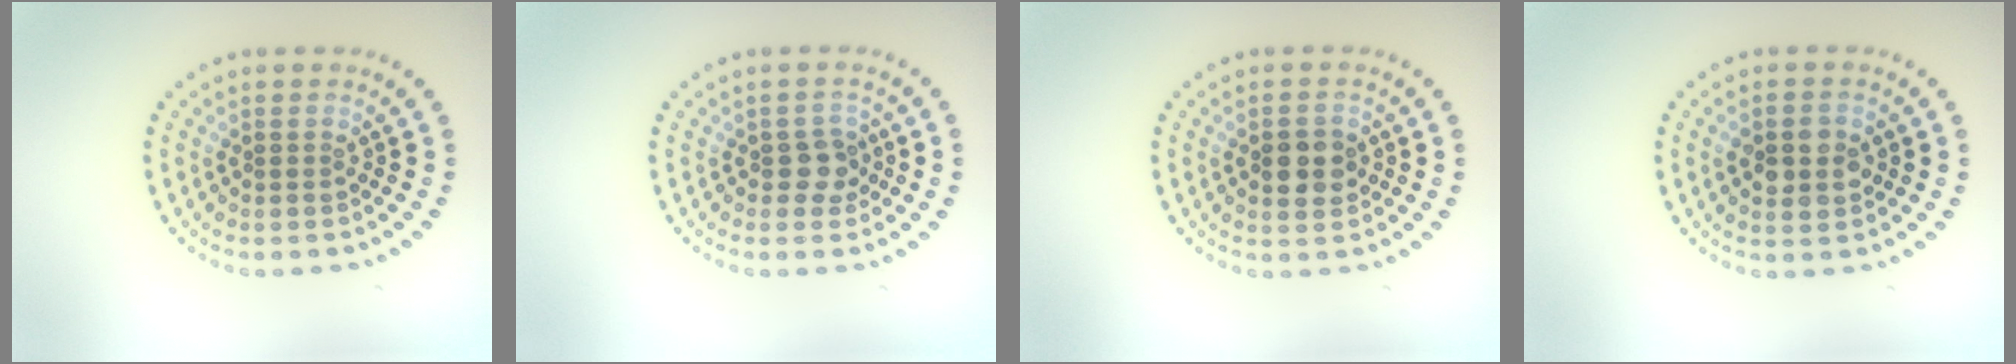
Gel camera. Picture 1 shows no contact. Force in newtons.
{"total": 1.9, "press": 1.8, "slide": 0.6}
{"total": 2.9, "press": 2.9, "slide": 0.1}
{"total": 3.7, "press": 3.7, "slide": 0.1}